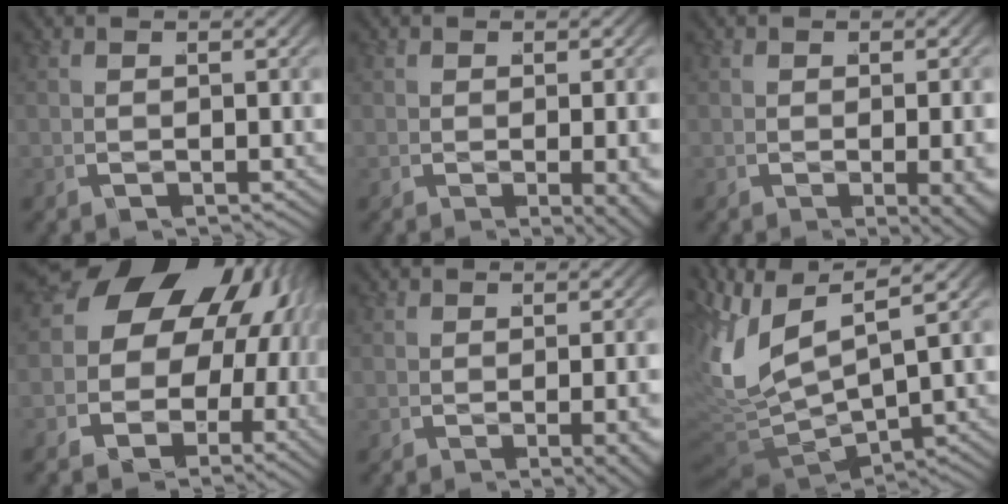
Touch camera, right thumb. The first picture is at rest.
{"total": 2.1, "force": [-0.5, 0.4, 2.0], "torque": [-0.027, -0.012, -0.001]}
{"total": 2.4, "force": [-0.6, 0.5, 2.3], "torque": [-0.031, -0.012, -0.002]}
{"total": 16.9, "force": [1.4, 13.8, 9.7], "torque": [-0.200, -0.014, 0.000]}
{"total": 2.3, "force": [-0.8, 0.5, 2.1], "torque": [-0.028, -0.005, -0.008]}
{"total": 13.2, "force": [-0.2, 9.5, 9.2], "torque": [-0.238, -0.055, 0.005]}